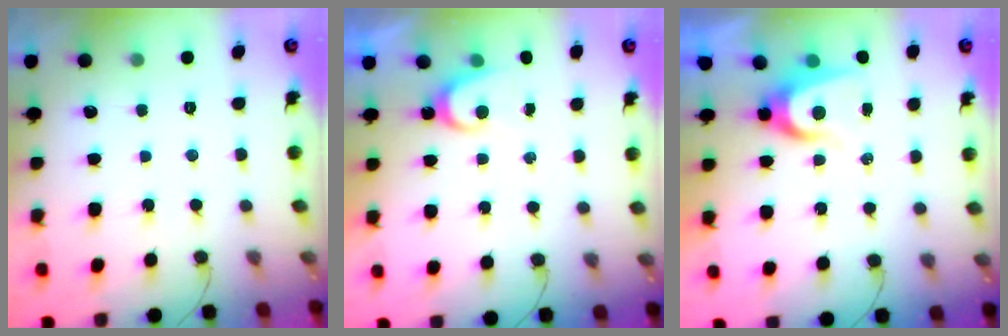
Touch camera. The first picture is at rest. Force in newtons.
{"total": 3.7, "press": 3.6, "slide": 0.3}
{"total": 7.0, "press": 6.9, "slide": 0.4}